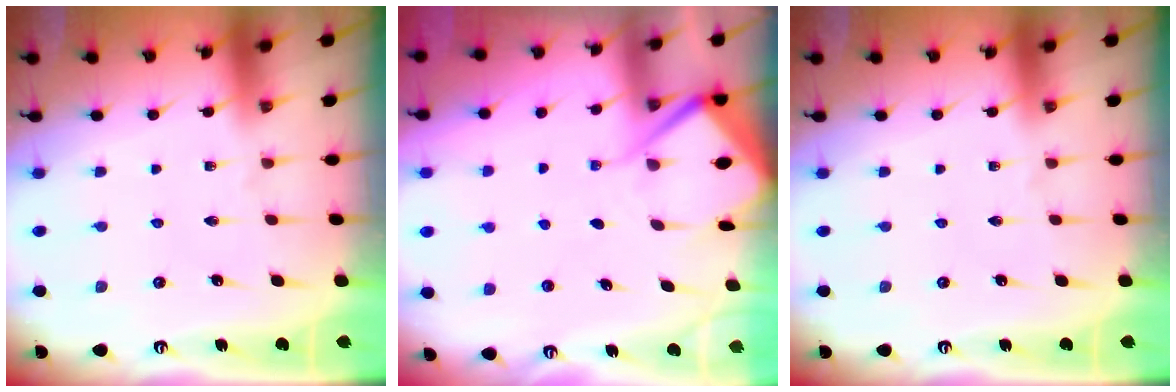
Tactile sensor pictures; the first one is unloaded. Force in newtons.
{"total": 6.4, "press": 6.4, "slide": 0.5}
{"total": 0.0}